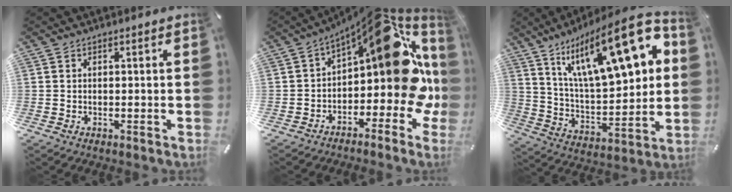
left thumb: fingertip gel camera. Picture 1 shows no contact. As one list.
[{"total": 21.5, "force": [5.9, 10.3, 17.9], "torque": [-0.240, -0.058, 0.099]}, {"total": 24.8, "force": [13.2, 9.1, 18.9], "torque": [-0.313, -0.082, 0.217]}]